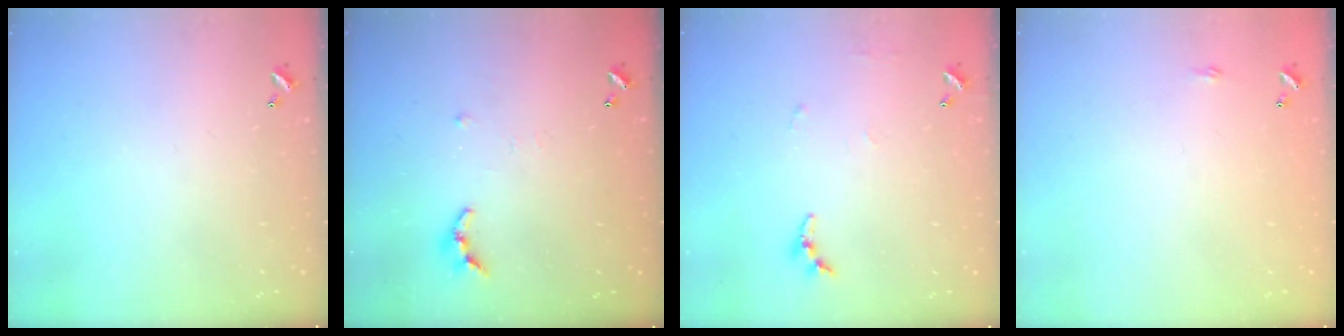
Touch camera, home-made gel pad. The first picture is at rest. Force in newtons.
{"total": 6.8, "press": 6.7, "slide": 0.5}
{"total": 5.2, "press": 5.2, "slide": 0.5}
{"total": 2.2, "press": 2.1, "slide": 0.4}